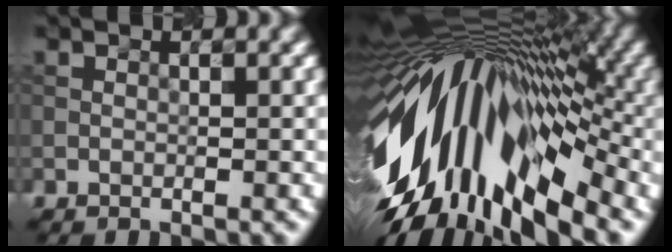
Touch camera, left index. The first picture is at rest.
{"total": 15.7, "force": [-2.3, 8.2, 13.2], "torque": [-0.222, 0.020, -0.052]}